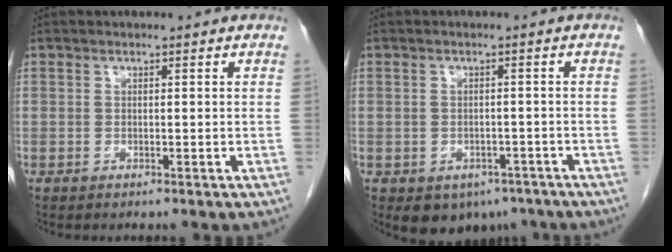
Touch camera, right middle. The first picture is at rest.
{"total": 5.5, "force": [-3.6, 3.8, 1.8], "torque": [-0.015, 0.004, -0.040]}